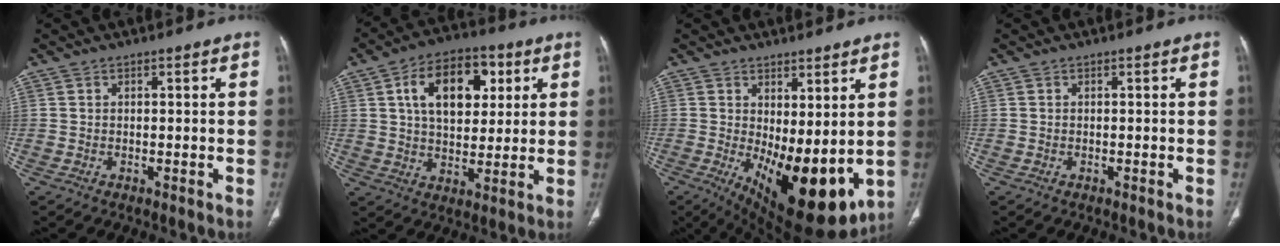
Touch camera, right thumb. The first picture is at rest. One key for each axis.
{"total": 15.0, "fx": 4.7, "fy": 9.3, "fz": 10.8, "tx": -0.140, "ty": 0.000, "tz": 0.076}
{"total": 16.4, "fx": -1.0, "fy": 7.0, "fz": 14.8, "tx": -0.219, "ty": -0.036, "tz": 0.010}
{"total": 0.0}